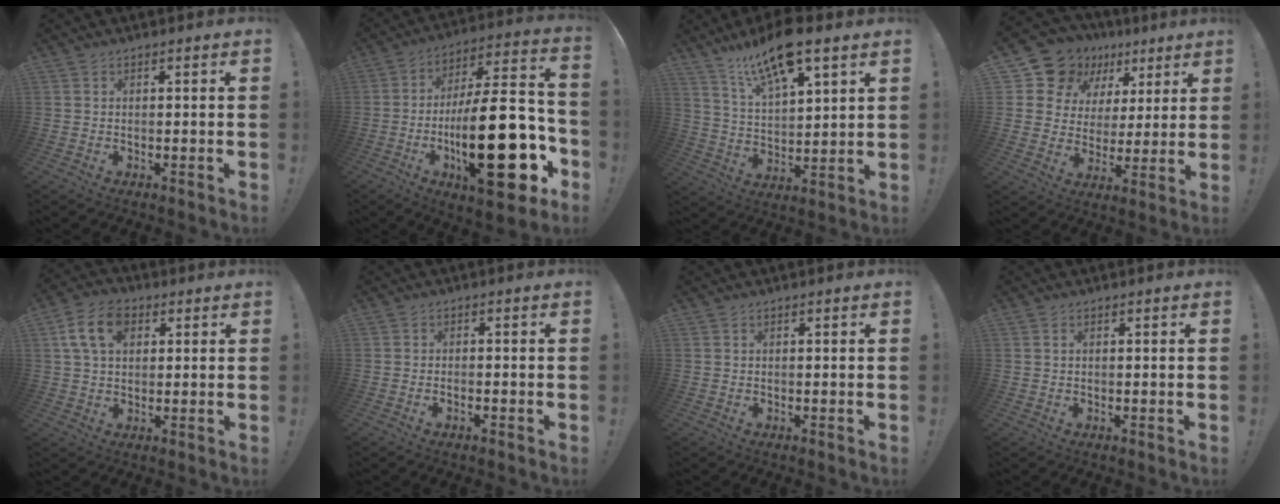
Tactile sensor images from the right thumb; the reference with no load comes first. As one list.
[{"total": 30.5, "force": [-7.3, 11.0, 27.5], "torque": [-0.465, 0.036, -0.108]}, {"total": 14.8, "force": [10.1, 4.6, 9.8], "torque": [-0.177, -0.050, 0.173]}, {"total": 14.9, "force": [9.0, 10.8, 4.8], "torque": [-0.091, -0.053, 0.180]}, {"total": 11.1, "force": [3.7, 7.4, 7.3], "torque": [-0.135, 0.010, 0.073]}, {"total": 1.2, "force": [-0.9, 0.2, 0.8], "torque": [-0.020, 0.003, -0.015]}, {"total": 0.0}, {"total": 0.0}]